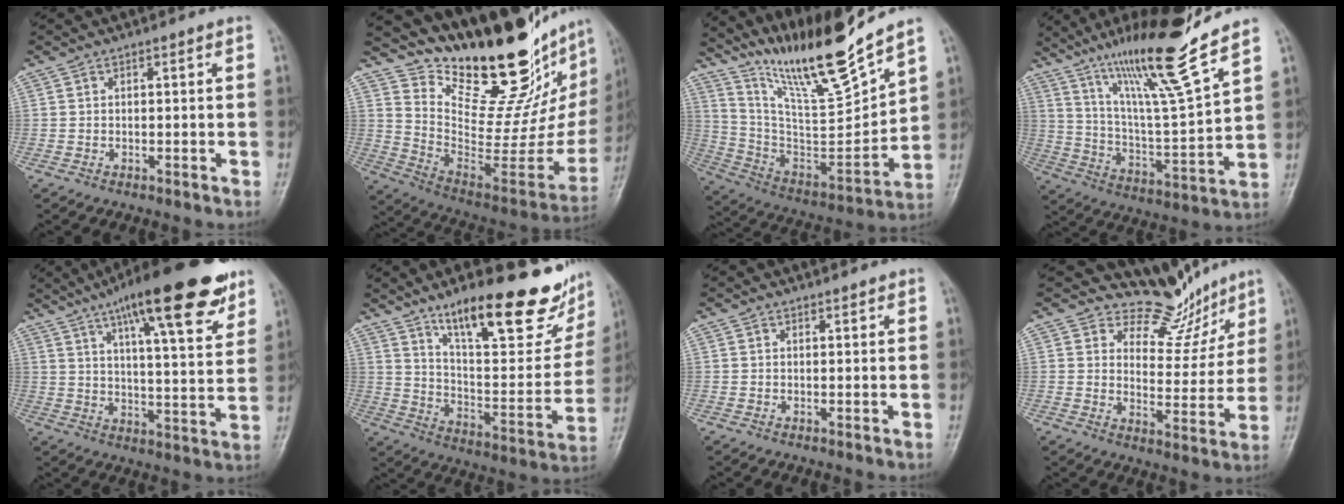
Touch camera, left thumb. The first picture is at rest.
{"total": 27.8, "force": [22.2, 8.4, 14.5], "torque": [-0.182, -0.154, 0.337]}
{"total": 19.6, "force": [16.3, 1.4, 10.8], "torque": [-0.153, -0.100, 0.307]}
{"total": 20.0, "force": [14.3, 1.0, 14.0], "torque": [-0.218, -0.076, 0.255]}
{"total": 21.7, "force": [13.4, 5.3, 16.2], "torque": [-0.221, -0.036, 0.201]}
{"total": 26.3, "force": [16.9, 7.9, 18.6], "torque": [-0.224, -0.068, 0.265]}
{"total": 0.7, "force": [0.7, 0.2, 0.1], "torque": [-0.004, -0.006, 0.010]}
{"total": 9.7, "force": [8.8, 4.2, 1.0], "torque": [0.023, -0.076, 0.130]}